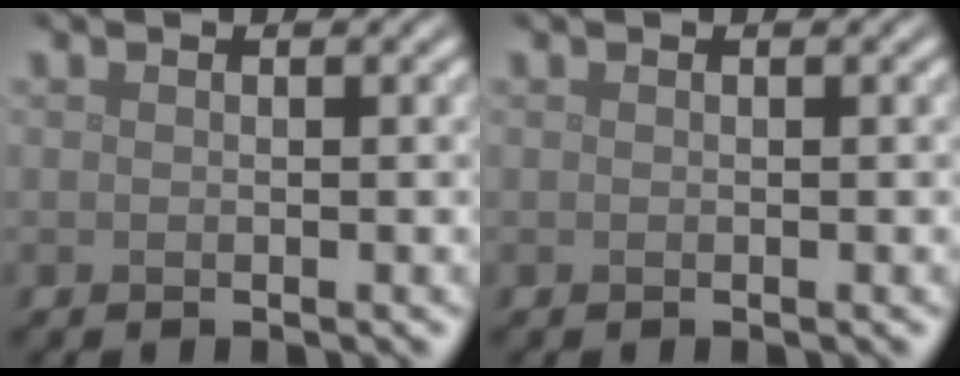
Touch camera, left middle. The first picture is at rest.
{"total": 0.0}